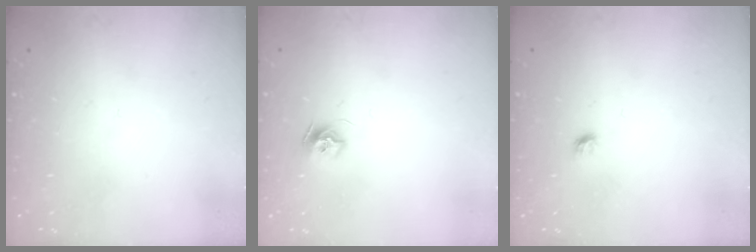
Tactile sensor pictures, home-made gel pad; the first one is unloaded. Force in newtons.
{"total": 7.6, "press": 7.6, "slide": 0.2}
{"total": 3.9, "press": 3.8, "slide": 0.9}